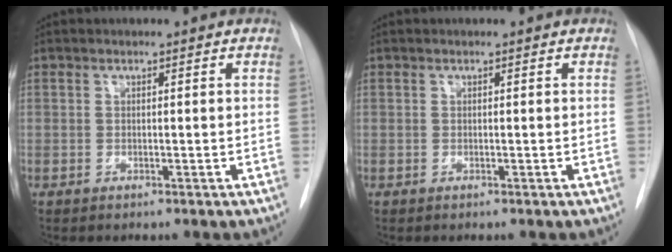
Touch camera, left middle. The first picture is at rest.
{"total": 0.0}